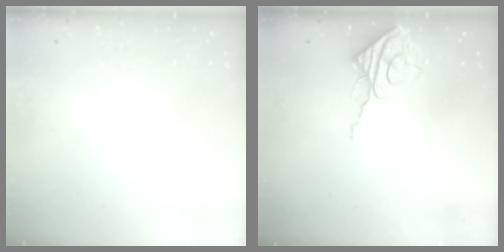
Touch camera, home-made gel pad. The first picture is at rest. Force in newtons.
{"total": 7.7, "press": 7.7, "slide": 0.4}